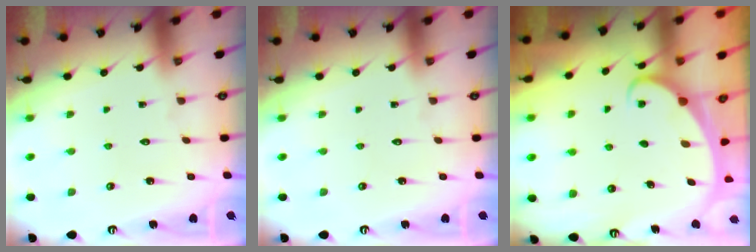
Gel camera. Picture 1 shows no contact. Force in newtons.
{"total": 0.0}
{"total": 2.4, "press": 2.3, "slide": 0.3}